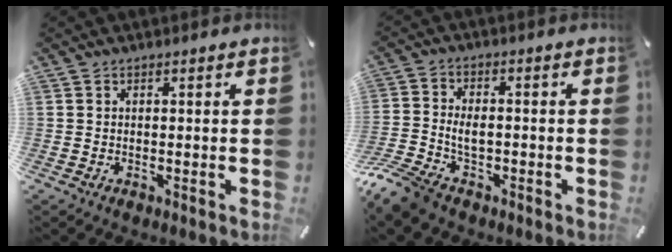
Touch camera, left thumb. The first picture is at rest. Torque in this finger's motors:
{"motor_torque": [0.16, 2.57, 0.40, 0.40, 0.12]}